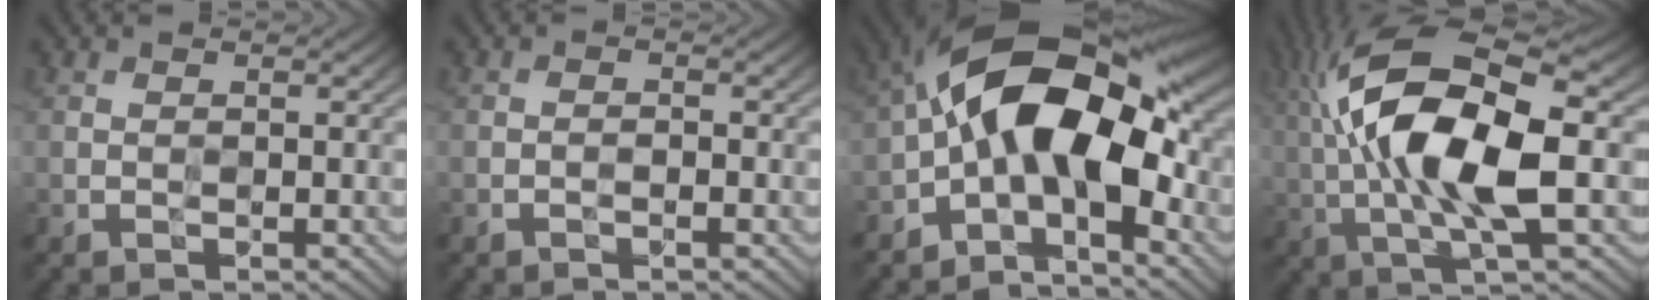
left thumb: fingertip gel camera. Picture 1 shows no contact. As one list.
[{"total": 0.9, "force": [-0.6, 0.2, 0.6], "torque": [-0.010, 0.002, -0.011]}, {"total": 15.6, "force": [-1.5, 7.5, 13.7], "torque": [-0.220, 0.030, -0.049]}, {"total": 15.3, "force": [0.7, 5.5, 14.3], "torque": [-0.287, 0.013, 0.008]}]